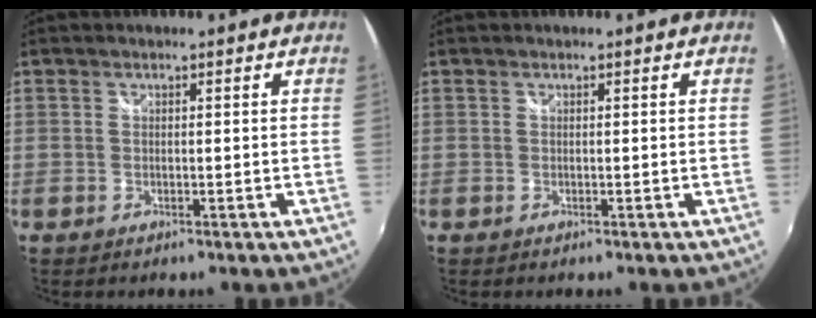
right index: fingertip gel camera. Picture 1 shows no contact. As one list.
[{"total": 0.0}]